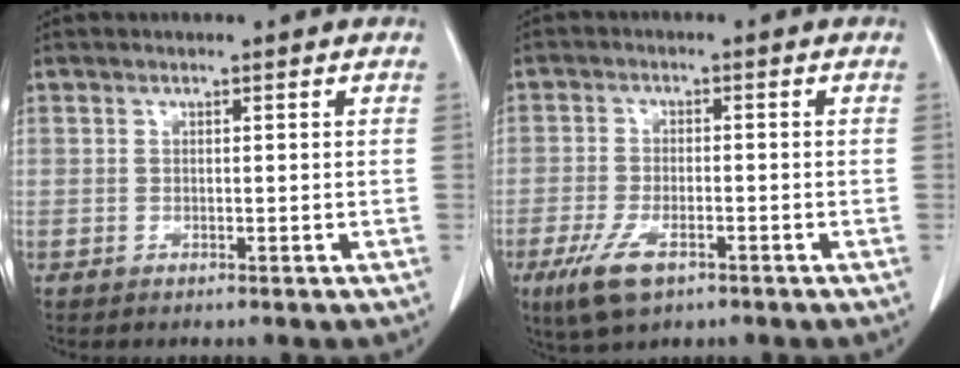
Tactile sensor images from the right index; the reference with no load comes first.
{"total": 6.6, "force": [-3.7, 2.5, 4.9], "torque": [-0.104, -0.012, -0.064]}